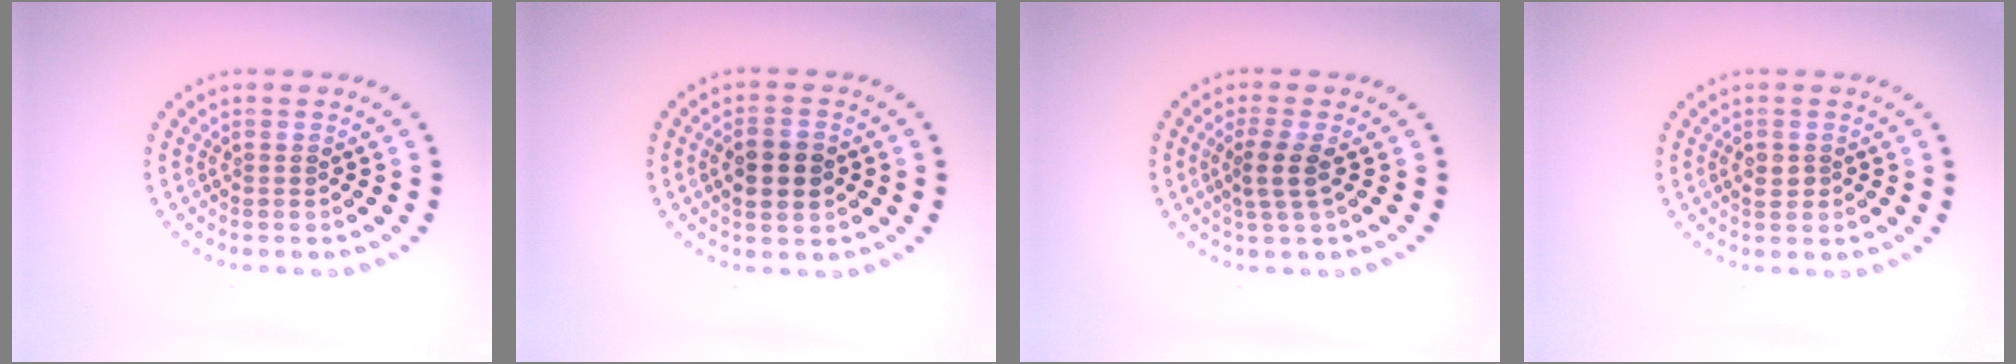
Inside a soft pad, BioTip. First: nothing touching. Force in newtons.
{"total": 3.7, "press": 3.7, "slide": 0.2}
{"total": 2.3, "press": 1.9, "slide": 1.4}
{"total": 1.3, "press": 1.2, "slide": 0.3}